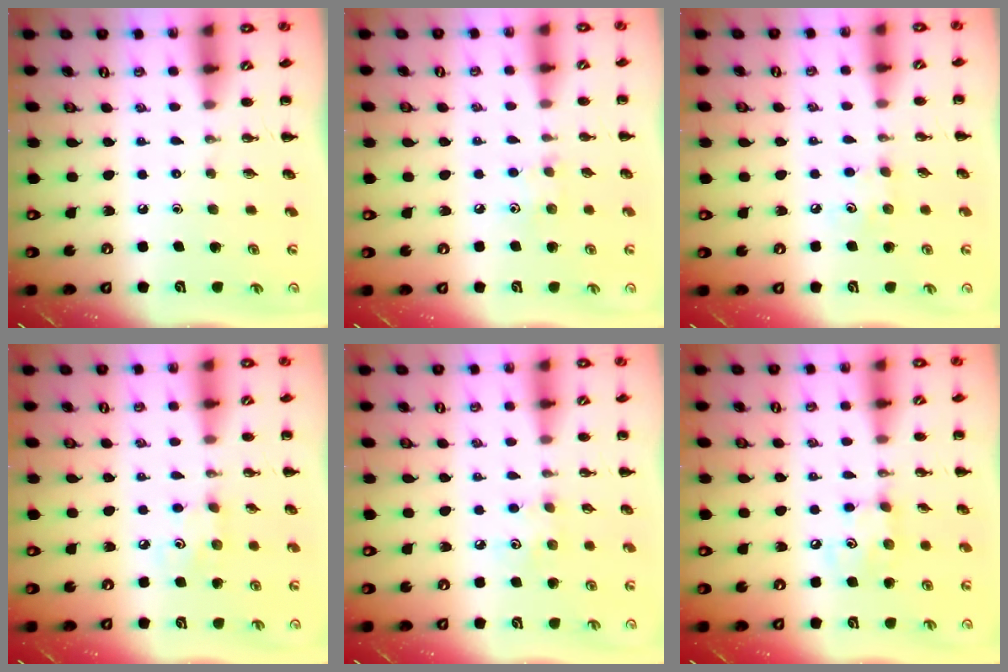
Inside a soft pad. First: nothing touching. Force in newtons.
{"total": 5.8, "press": 5.7, "slide": 1.1}
{"total": 4.9, "press": 4.8, "slide": 1.1}
{"total": 3.4, "press": 3.3, "slide": 0.9}
{"total": 4.3, "press": 4.1, "slide": 1.1}
{"total": 4.9, "press": 4.9, "slide": 0.5}